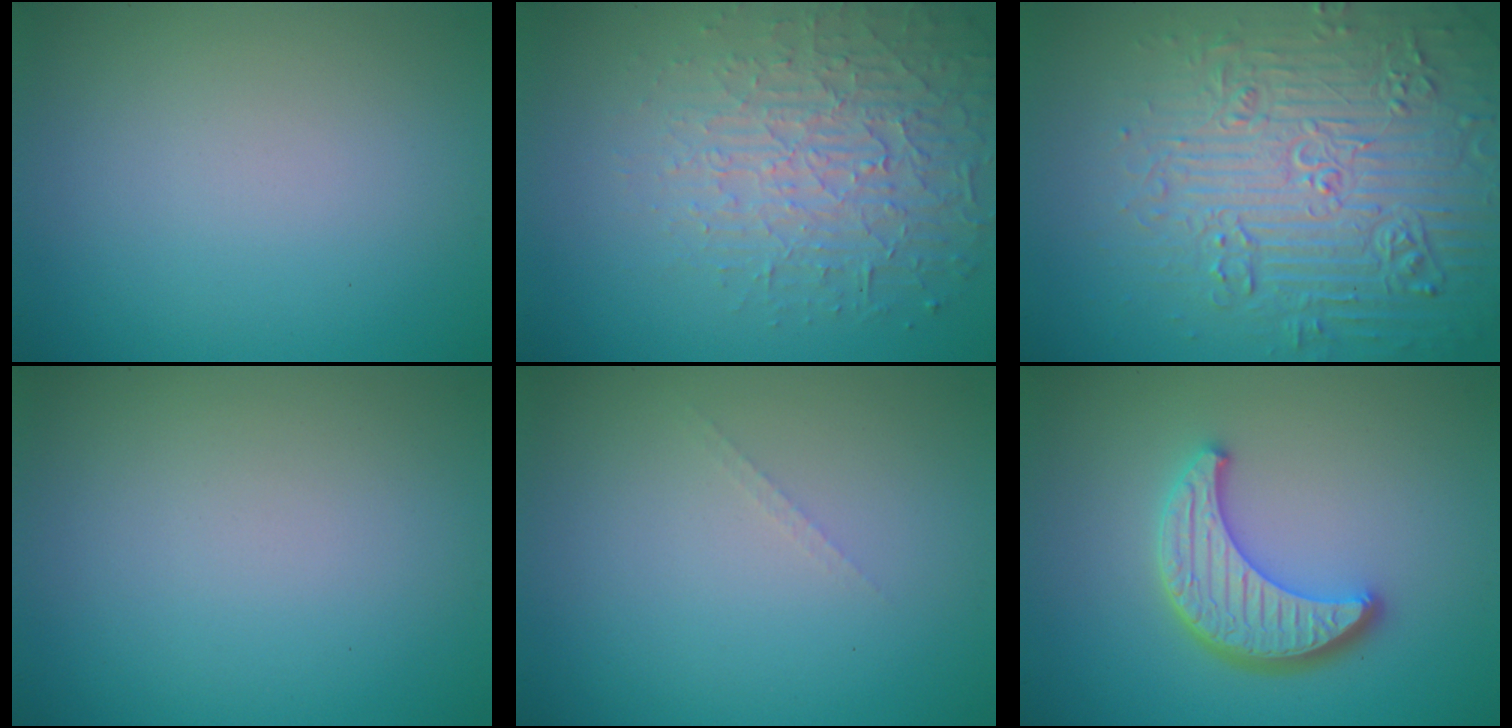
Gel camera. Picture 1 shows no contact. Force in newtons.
{"total": 4.7, "press": 4.1, "slide": 2.2}
{"total": 8.0, "press": 7.7, "slide": 2.0}
{"total": 0.0}
{"total": 0.6, "press": 0.6, "slide": 0.1}
{"total": 4.5, "press": 3.8, "slide": 2.4}